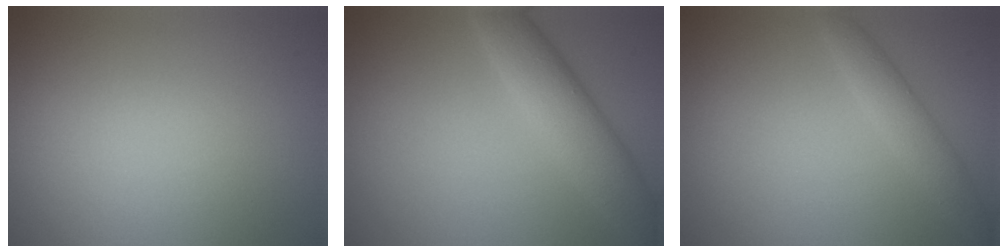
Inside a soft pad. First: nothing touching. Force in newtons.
{"total": 4.8, "press": 4.8, "slide": 0.2}
{"total": 2.3, "press": 2.3, "slide": 0.1}